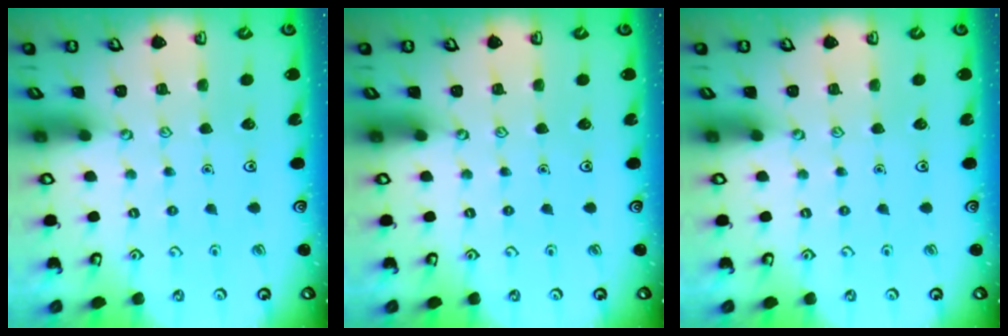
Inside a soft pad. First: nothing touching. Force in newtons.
{"total": 0.0}
{"total": 0.0}